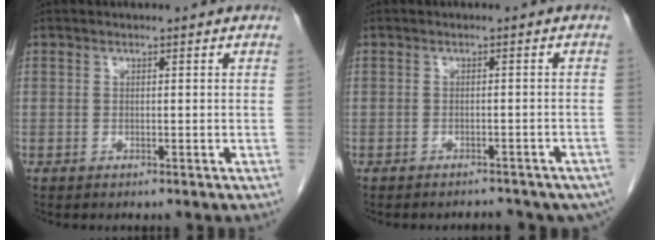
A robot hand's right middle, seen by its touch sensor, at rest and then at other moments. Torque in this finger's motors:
{"motor_torque": [1.08, -1.06, 0.05, 0.03]}